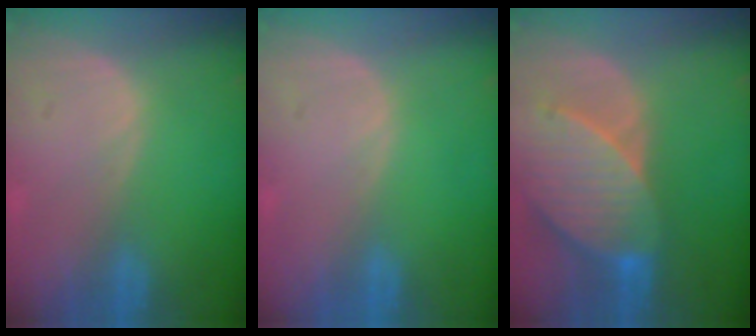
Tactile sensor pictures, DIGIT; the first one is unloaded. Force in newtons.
{"total": 0.0}
{"total": 9.6, "press": 8.7, "slide": 3.9}